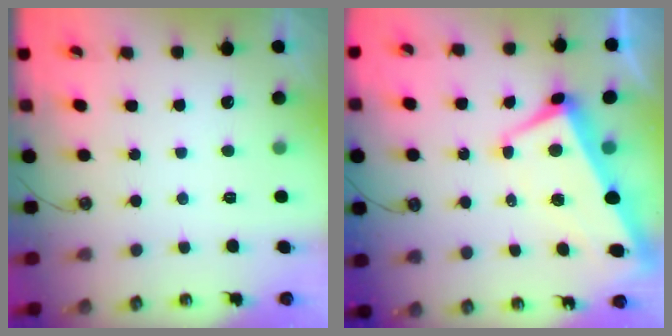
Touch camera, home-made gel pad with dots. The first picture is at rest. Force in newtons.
{"total": 1.8, "press": 1.2, "slide": 1.3}